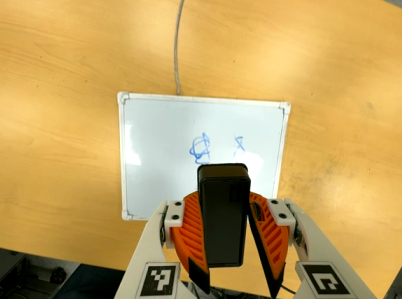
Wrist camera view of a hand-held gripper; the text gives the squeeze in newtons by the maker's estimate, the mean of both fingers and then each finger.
{"total": 7.9, "left": 8.0, "right": 7.7}